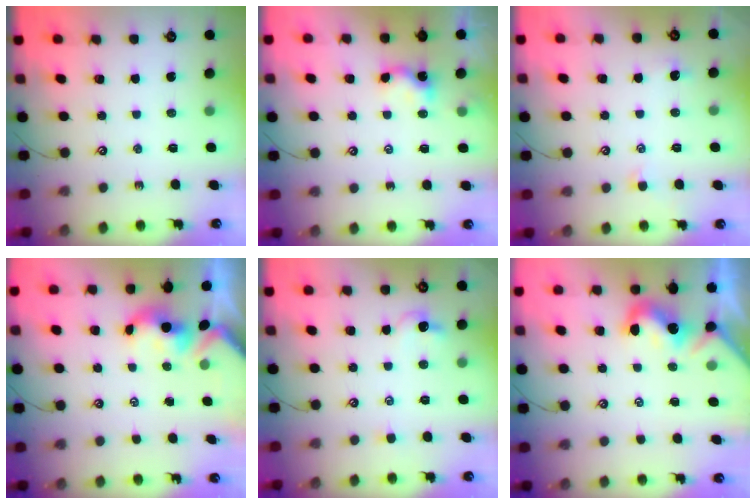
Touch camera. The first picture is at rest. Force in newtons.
{"total": 3.3, "press": 3.3, "slide": 0.5}
{"total": 0.8, "press": 0.5, "slide": 0.7}
{"total": 1.1, "press": 0.8, "slide": 0.7}
{"total": 1.5, "press": 1.4, "slide": 0.6}
{"total": 0.0}